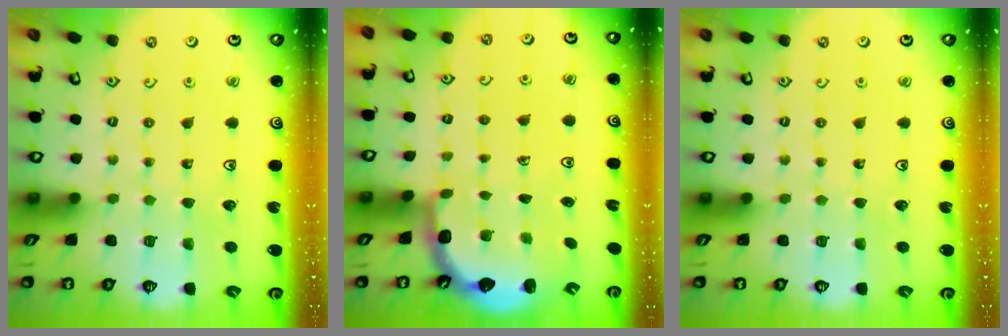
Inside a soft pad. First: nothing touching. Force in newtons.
{"total": 2.5, "press": 2.1, "slide": 1.3}
{"total": 0.0}